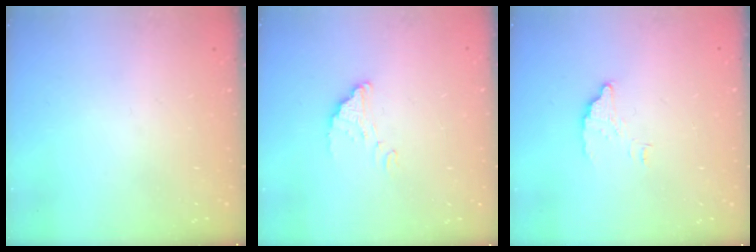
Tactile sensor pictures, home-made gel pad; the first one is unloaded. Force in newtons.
{"total": 1.8, "press": 1.8, "slide": 0.0}
{"total": 3.5, "press": 3.5, "slide": 0.2}